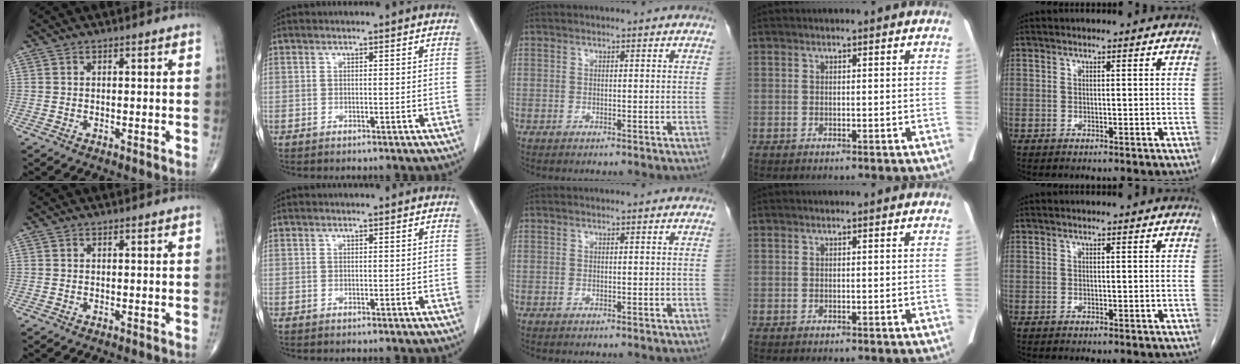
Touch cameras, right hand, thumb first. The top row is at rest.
{}